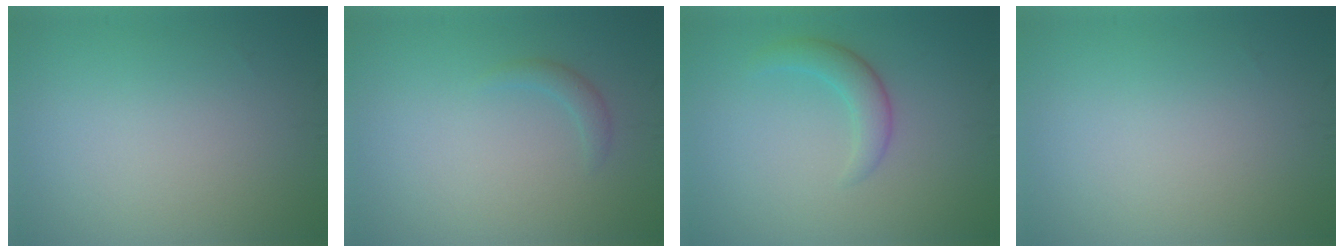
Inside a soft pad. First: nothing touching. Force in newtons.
{"total": 1.1, "press": 1.1, "slide": 0.1}
{"total": 2.4, "press": 2.4, "slide": 0.2}
{"total": 0.0}